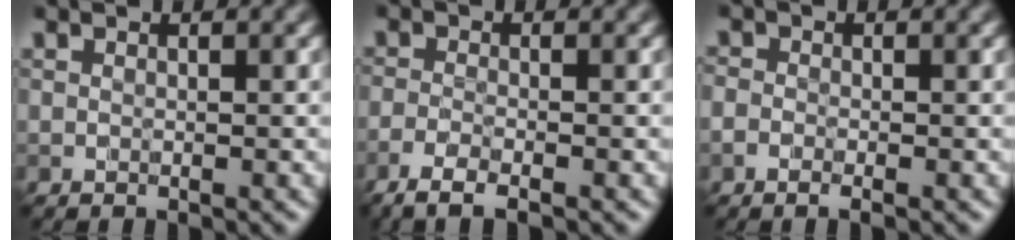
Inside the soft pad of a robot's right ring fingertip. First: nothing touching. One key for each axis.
{"total": 2.5, "fx": -1.8, "fy": 0.4, "fz": 1.7, "tx": -0.036, "ty": -0.006, "tz": -0.044}
{"total": 0.9, "fx": -0.5, "fy": 0.4, "fz": 0.6, "tx": -0.010, "ty": 0.001, "tz": -0.012}